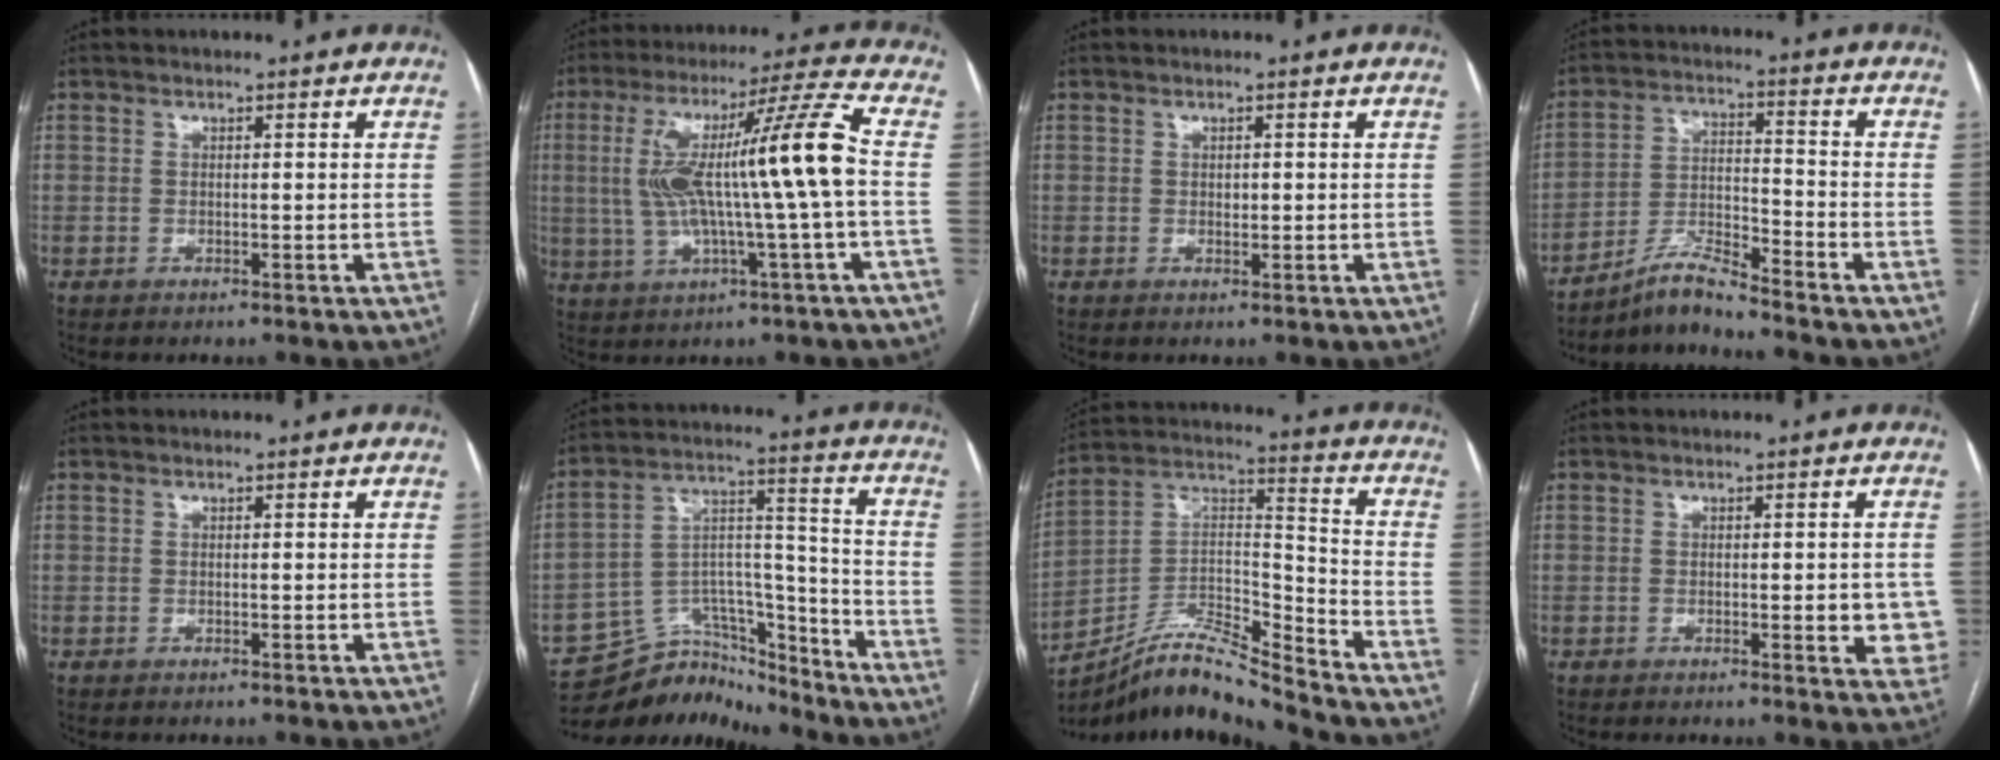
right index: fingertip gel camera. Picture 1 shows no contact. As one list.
[{"total": 16.3, "force": [0.1, -0.4, 16.3], "torque": [-0.298, 0.028, -0.001]}, {"total": 0.8, "force": [0.1, 0.6, 0.6], "torque": [-0.008, 0.000, 0.001]}, {"total": 7.0, "force": [-6.5, -0.6, 2.5], "torque": [-0.053, -0.008, -0.120]}, {"total": 0.0}, {"total": 13.3, "force": [-12.6, 4.1, 1.8], "torque": [-0.018, 0.061, -0.211]}, {"total": 12.4, "force": [-11.7, -0.4, 4.0], "torque": [-0.072, 0.045, -0.214]}, {"total": 5.2, "force": [-0.9, 1.7, 4.8], "torque": [-0.044, -0.004, -0.012]}]